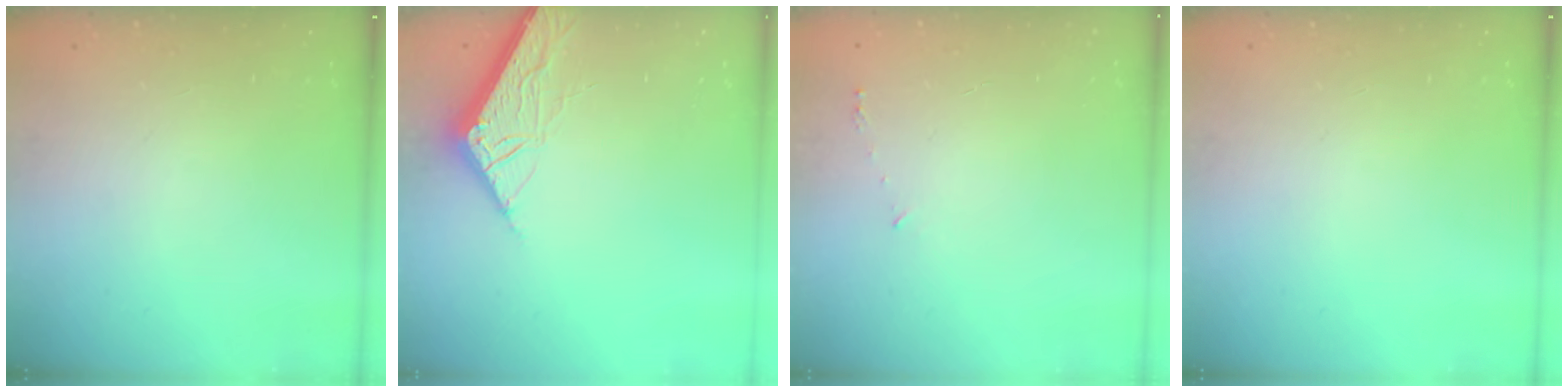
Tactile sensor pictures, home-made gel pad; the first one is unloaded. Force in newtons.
{"total": 6.8, "press": 6.8, "slide": 0.7}
{"total": 3.2, "press": 3.2, "slide": 0.2}
{"total": 0.0}